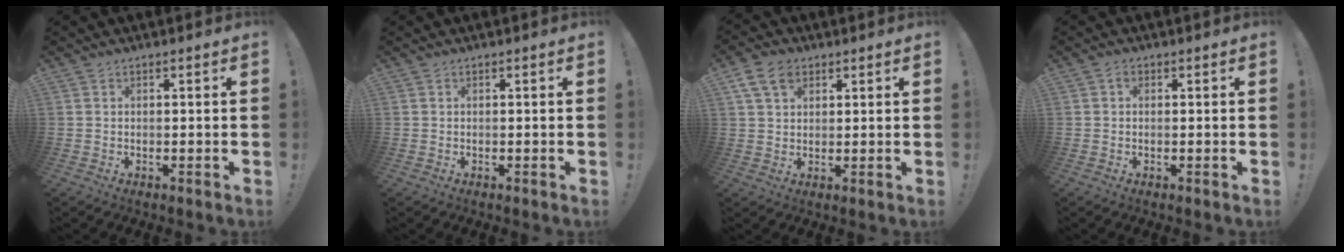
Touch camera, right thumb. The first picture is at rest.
{"total": 0.0}
{"total": 7.6, "force": [3.7, 5.2, 4.3], "torque": [-0.070, -0.004, 0.072]}
{"total": 0.7, "force": [-0.1, 0.4, 0.5], "torque": [-0.005, 0.001, -0.004]}